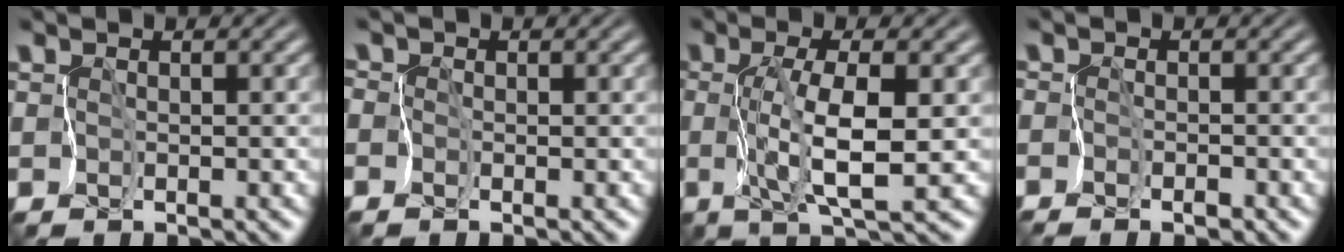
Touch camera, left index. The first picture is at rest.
{"total": 1.5, "force": [-0.1, 1.3, 0.7], "torque": [-0.003, 0.009, -0.016]}
{"total": 4.5, "force": [-0.2, 0.3, 4.5], "torque": [-0.091, -0.005, -0.001]}
{"total": 1.1, "force": [-1.0, 0.1, 0.1], "torque": [-0.005, -0.003, -0.024]}